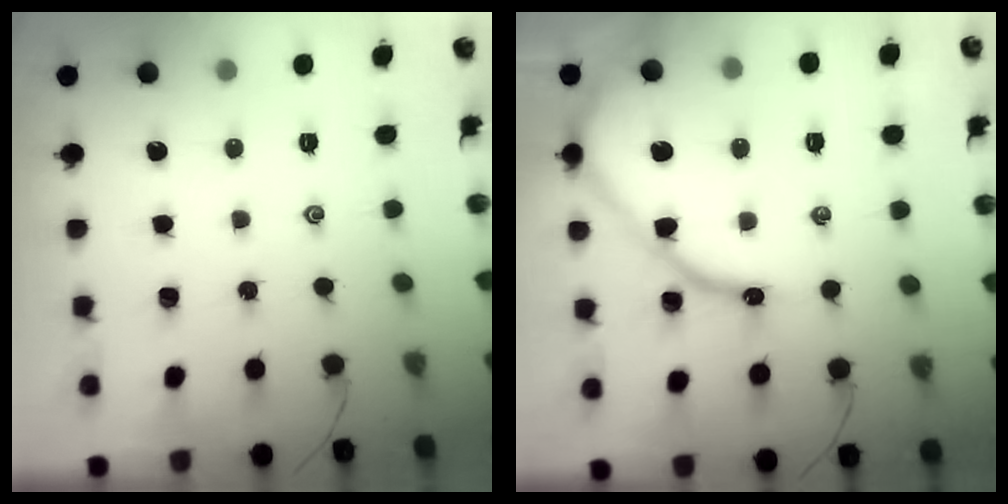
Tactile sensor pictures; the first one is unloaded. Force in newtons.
{"total": 12.3, "press": 12.2, "slide": 1.5}